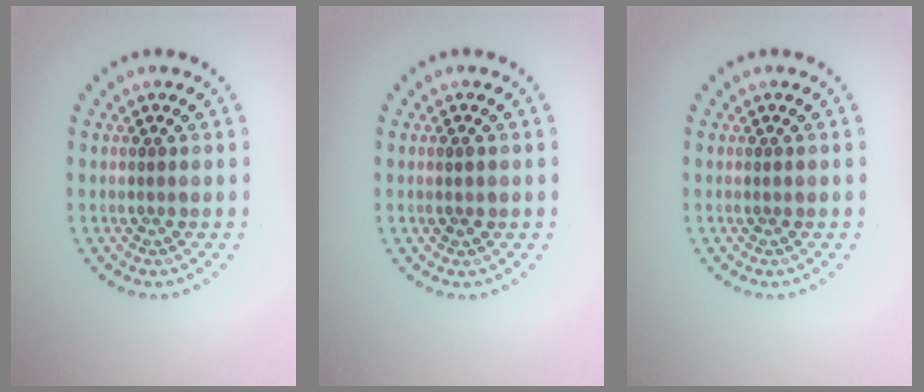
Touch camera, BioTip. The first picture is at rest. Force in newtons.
{"total": 0.8, "press": 0.8, "slide": 0.1}
{"total": 0.0}